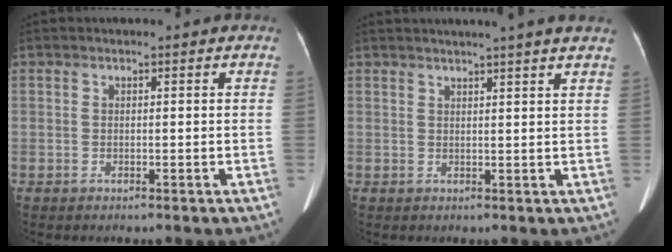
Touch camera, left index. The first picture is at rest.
{"total": 7.9, "force": [6.8, -0.9, 3.8], "torque": [-0.049, 0.020, 0.069]}